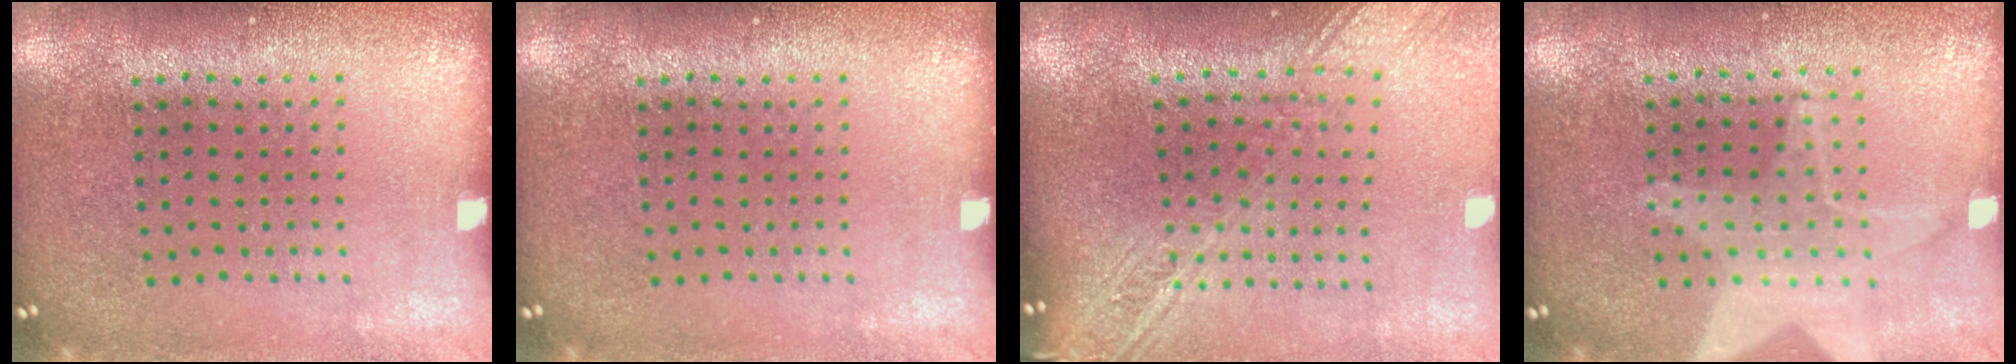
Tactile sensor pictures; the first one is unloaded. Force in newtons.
{"total": 0.0}
{"total": 2.7, "press": 2.1, "slide": 1.6}
{"total": 1.6, "press": 1.5, "slide": 0.6}